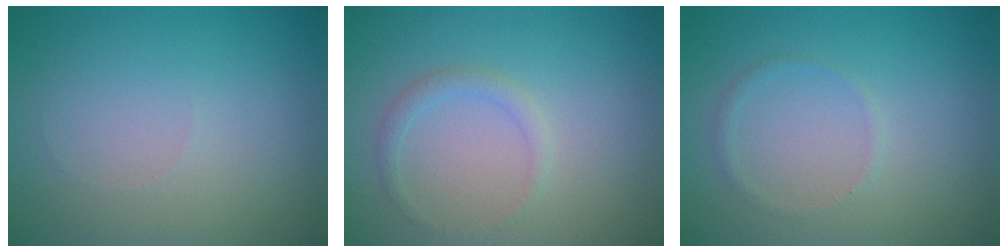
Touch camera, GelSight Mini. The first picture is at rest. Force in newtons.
{"total": 1.3, "press": 1.3, "slide": 0.1}
{"total": 0.8, "press": 0.8, "slide": 0.2}